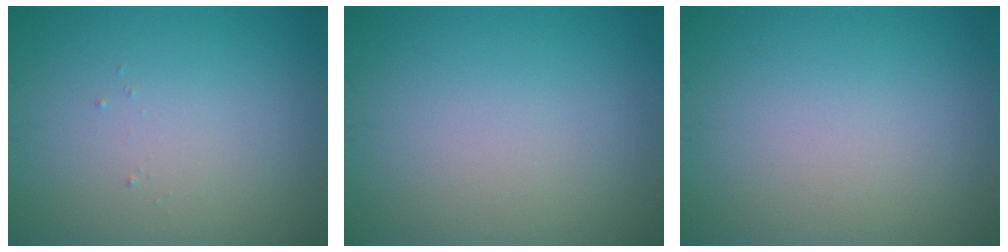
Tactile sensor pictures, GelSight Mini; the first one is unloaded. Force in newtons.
{"total": 0.0}
{"total": 0.0}